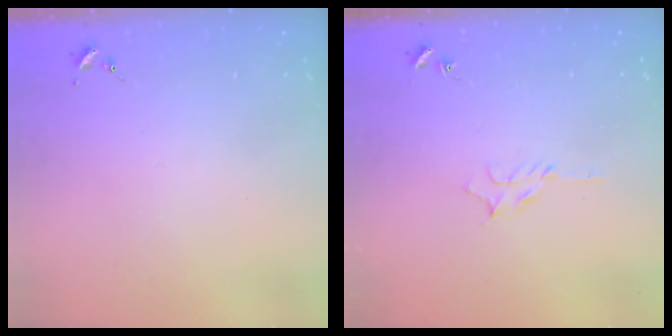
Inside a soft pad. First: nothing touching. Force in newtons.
{"total": 6.3, "press": 6.3, "slide": 0.7}